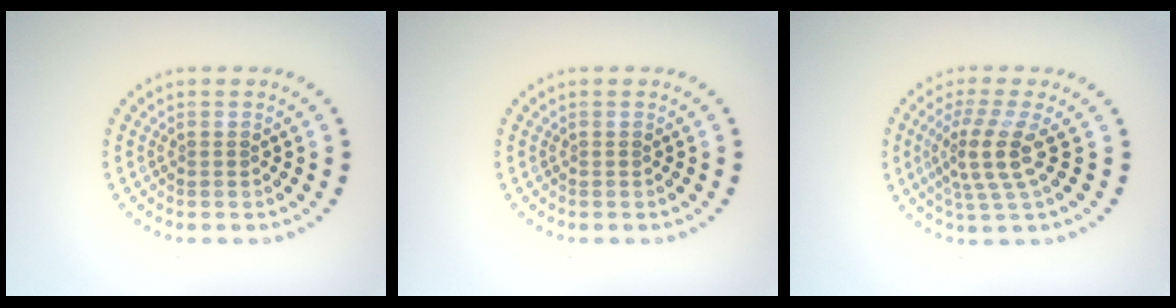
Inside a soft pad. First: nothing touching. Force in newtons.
{"total": 0.0}
{"total": 3.8, "press": 2.9, "slide": 2.4}